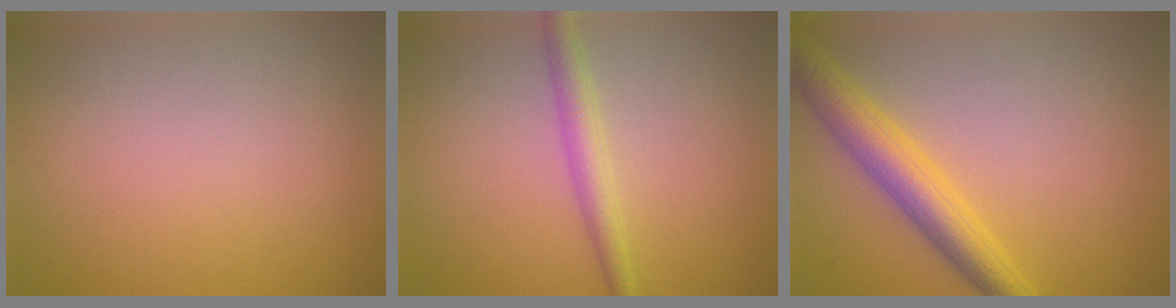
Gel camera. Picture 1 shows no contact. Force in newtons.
{"total": 2.7, "press": 2.7, "slide": 0.0}
{"total": 5.2, "press": 5.2, "slide": 0.1}